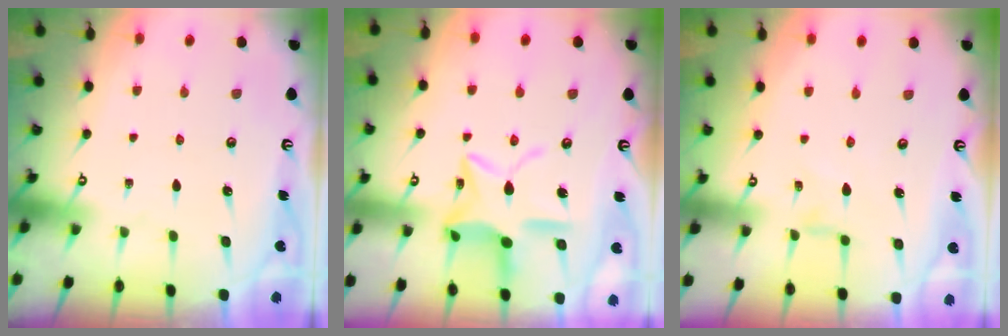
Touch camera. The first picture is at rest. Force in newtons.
{"total": 14.0, "press": 14.0, "slide": 0.9}
{"total": 0.6, "press": 0.6, "slide": 0.2}